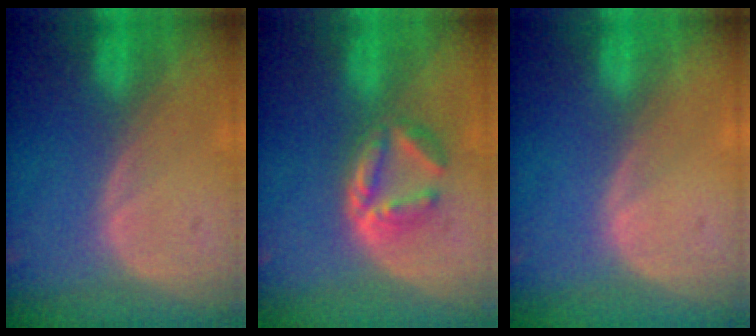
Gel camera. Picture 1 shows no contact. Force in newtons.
{"total": 5.3, "press": 5.0, "slide": 2.0}
{"total": 0.0}